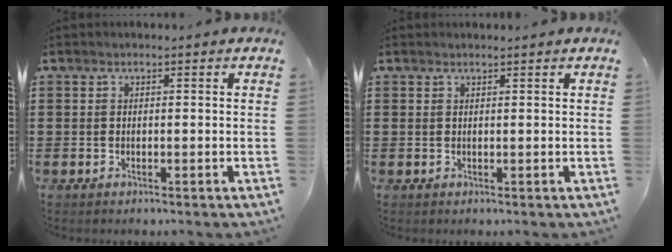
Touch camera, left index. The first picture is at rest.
{"total": 0.5, "force": [0.5, 0.0, 0.2], "torque": [-0.005, -0.001, 0.010]}